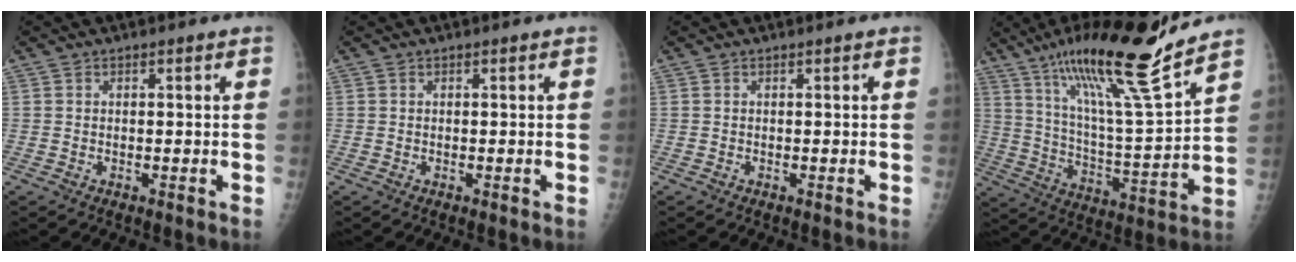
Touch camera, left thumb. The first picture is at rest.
{"total": 0.0}
{"total": 0.0}
{"total": 22.4, "force": [15.9, 2.3, 15.6], "torque": [-0.244, -0.072, 0.275]}